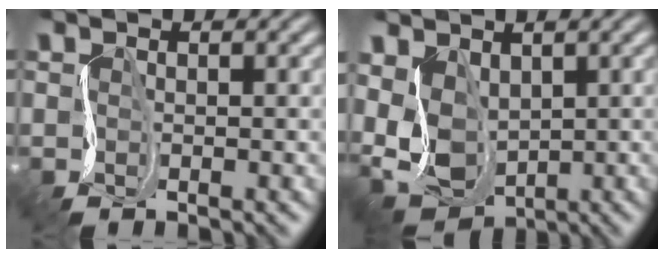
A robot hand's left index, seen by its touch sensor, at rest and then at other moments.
{"total": 7.4, "force": [1.0, 5.0, 5.4], "torque": [-0.129, -0.003, 0.011]}